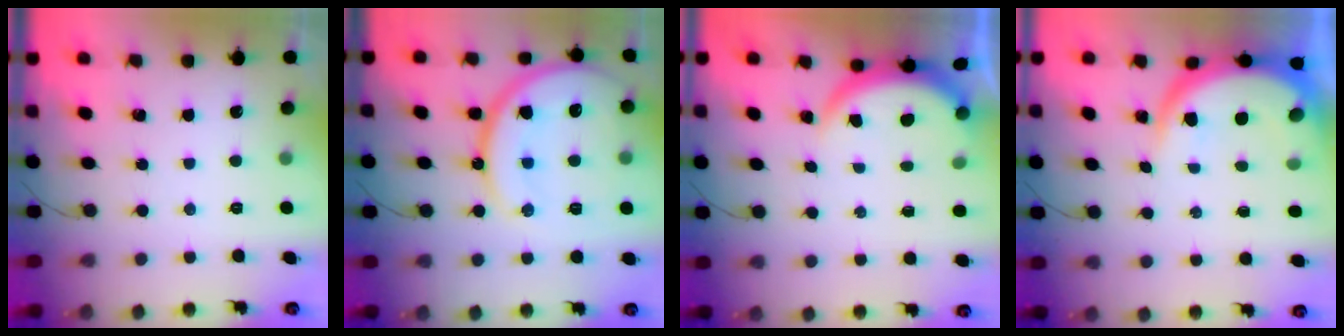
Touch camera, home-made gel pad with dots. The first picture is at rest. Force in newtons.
{"total": 20.9, "press": 20.8, "slide": 2.1}
{"total": 3.9, "press": 3.9, "slide": 0.2}
{"total": 9.1, "press": 9.1, "slide": 1.1}